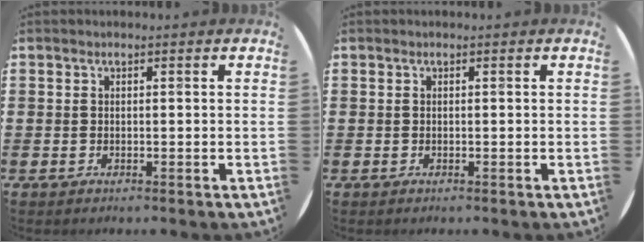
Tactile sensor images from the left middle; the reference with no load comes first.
{"total": 0.0}